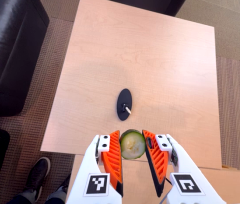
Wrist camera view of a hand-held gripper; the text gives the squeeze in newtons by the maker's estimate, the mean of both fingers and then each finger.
{"total": 9.9, "left": 10.4, "right": 9.4}